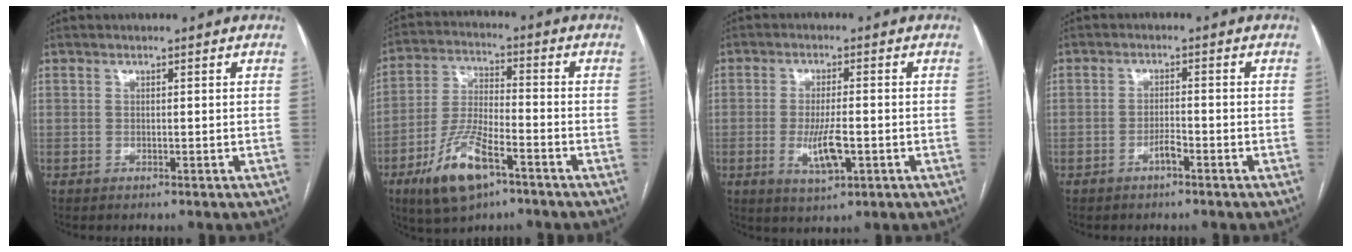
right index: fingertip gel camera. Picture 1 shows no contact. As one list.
[{"total": 11.7, "force": [-6.4, 3.6, 9.1], "torque": [-0.193, -0.007, -0.113]}, {"total": 6.1, "force": [-1.5, 1.4, 5.7], "torque": [-0.110, -0.010, -0.023]}, {"total": 2.1, "force": [-1.3, 0.3, 1.6], "torque": [-0.028, 0.002, -0.024]}]